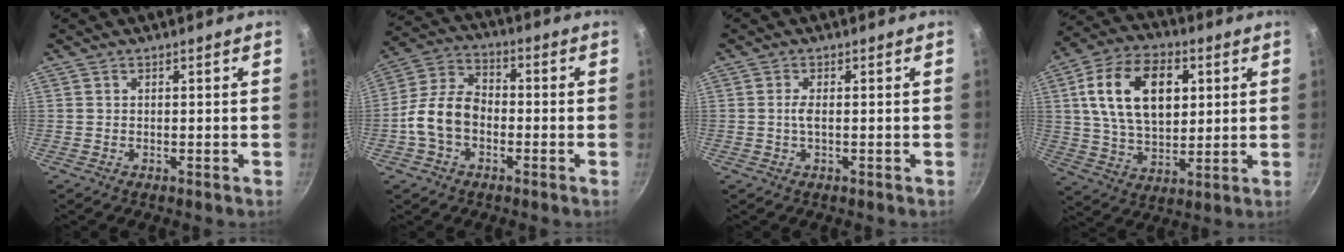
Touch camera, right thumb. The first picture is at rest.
{"total": 10.4, "force": [-2.6, 7.2, 7.1], "torque": [-0.119, 0.036, -0.063]}
{"total": 1.7, "force": [-0.1, 0.5, 1.7], "torque": [-0.043, 0.001, -0.002]}
{"total": 18.2, "force": [4.7, 11.4, 13.5], "torque": [-0.217, -0.003, 0.080]}